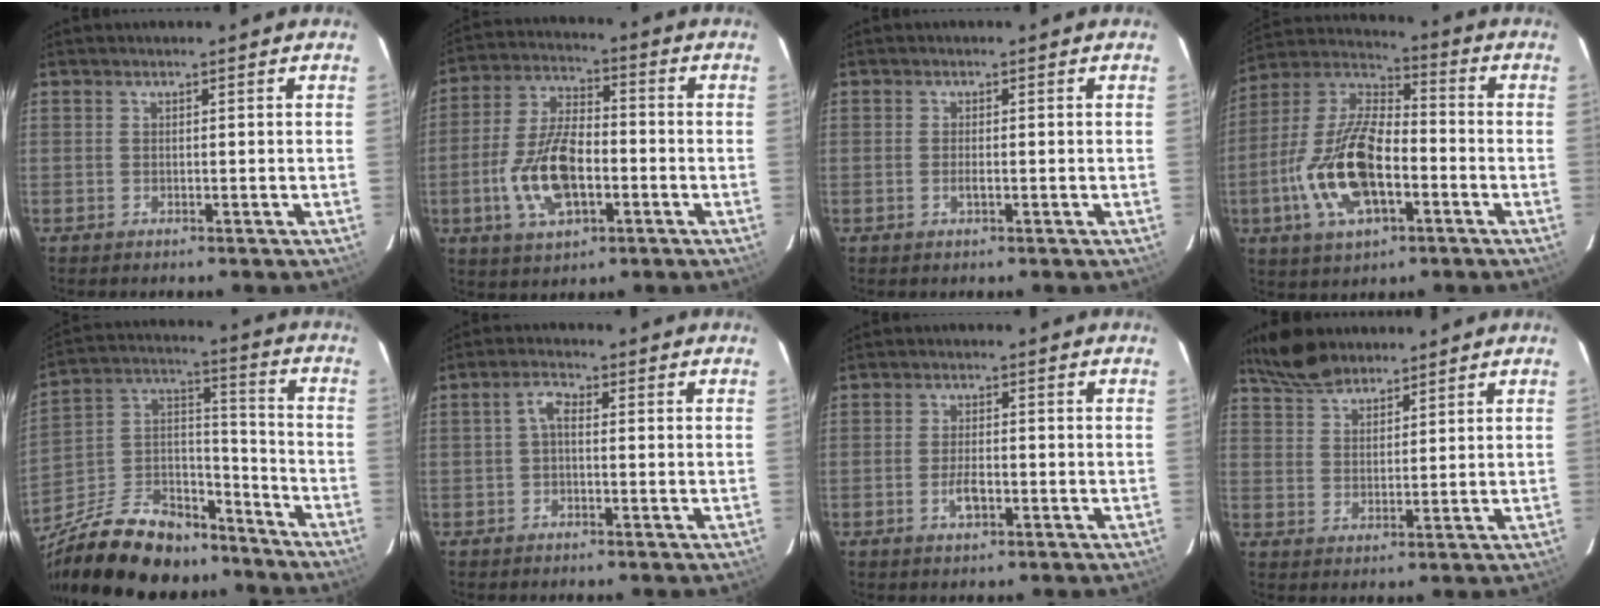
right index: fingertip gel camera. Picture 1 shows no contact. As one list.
[{"total": 14.0, "force": [-3.9, 6.8, 11.6], "torque": [-0.242, 0.005, -0.068]}, {"total": 1.3, "force": [-0.4, 0.4, 1.2], "torque": [-0.024, 0.001, -0.007]}, {"total": 18.2, "force": [-5.3, 8.3, 15.3], "torque": [-0.320, 0.000, -0.098]}, {"total": 26.0, "force": [-19.0, 12.3, 12.8], "torque": [-0.275, 0.040, -0.296]}, {"total": 2.5, "force": [-0.3, 1.2, 2.2], "torque": [-0.045, 0.011, -0.006]}, {"total": 3.7, "force": [-1.4, 1.6, 3.0], "torque": [-0.059, 0.001, -0.024]}, {"total": 7.6, "force": [6.5, 2.9, 2.8], "torque": [-0.062, 0.025, 0.119]}]